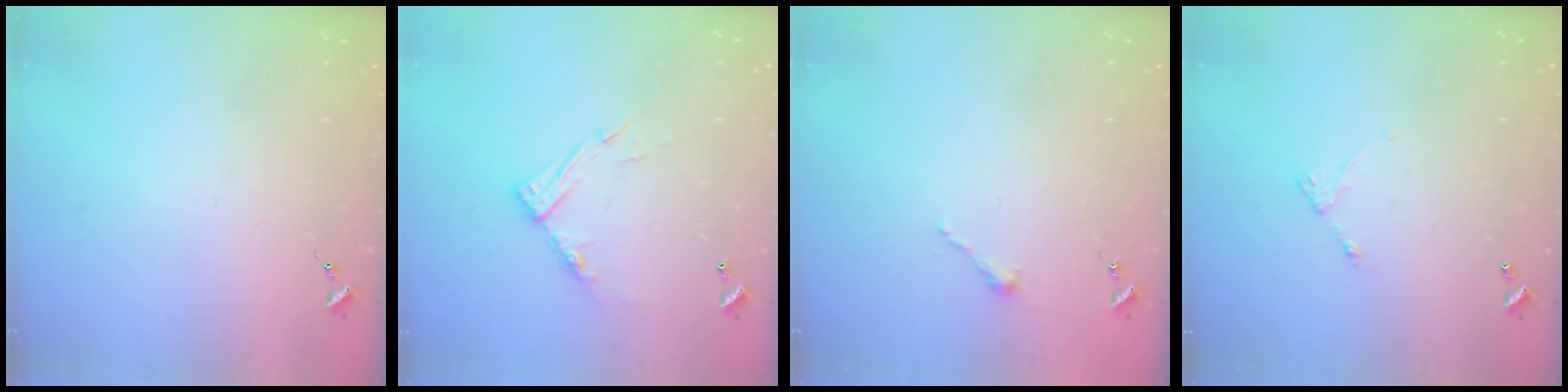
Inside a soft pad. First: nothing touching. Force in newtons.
{"total": 11.5, "press": 11.4, "slide": 0.8}
{"total": 2.5, "press": 2.5, "slide": 0.2}
{"total": 4.0, "press": 4.0, "slide": 0.3}